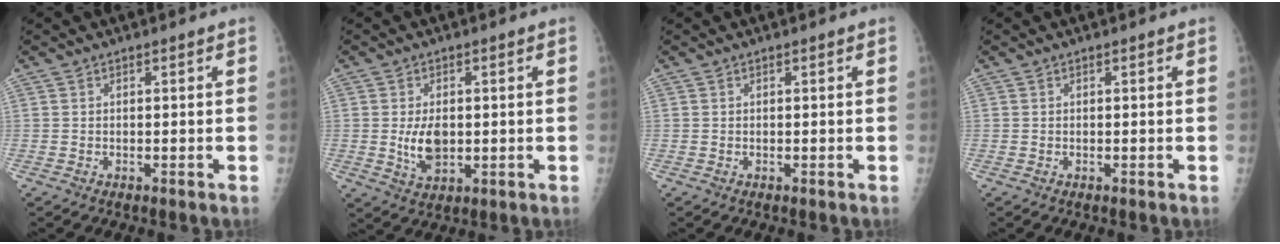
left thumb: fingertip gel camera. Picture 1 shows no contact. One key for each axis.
{"total": 6.0, "fx": -0.1, "fy": 3.7, "fz": 4.8, "tx": -0.079, "ty": -0.010, "tz": 0.005}
{"total": 0.0}
{"total": 0.0}